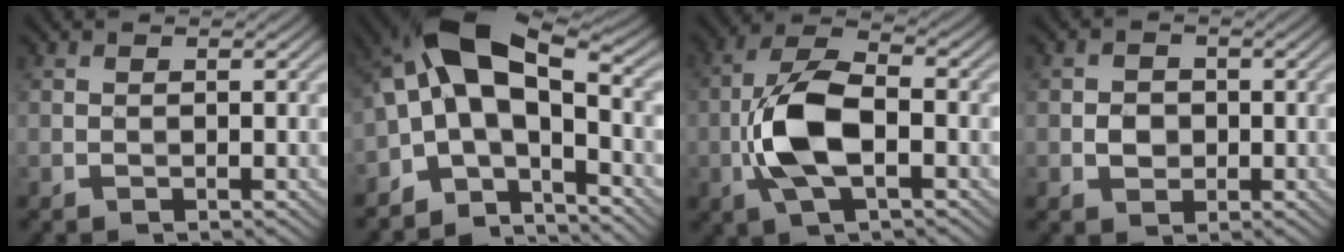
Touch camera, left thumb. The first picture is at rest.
{"total": 11.0, "force": [-2.6, 5.7, 9.1], "torque": [-0.160, 0.021, -0.065]}
{"total": 9.6, "force": [-2.4, 4.4, 8.2], "torque": [-0.182, 0.011, -0.052]}
{"total": 2.4, "force": [-0.5, 2.1, 1.1], "torque": [-0.026, -0.001, -0.015]}